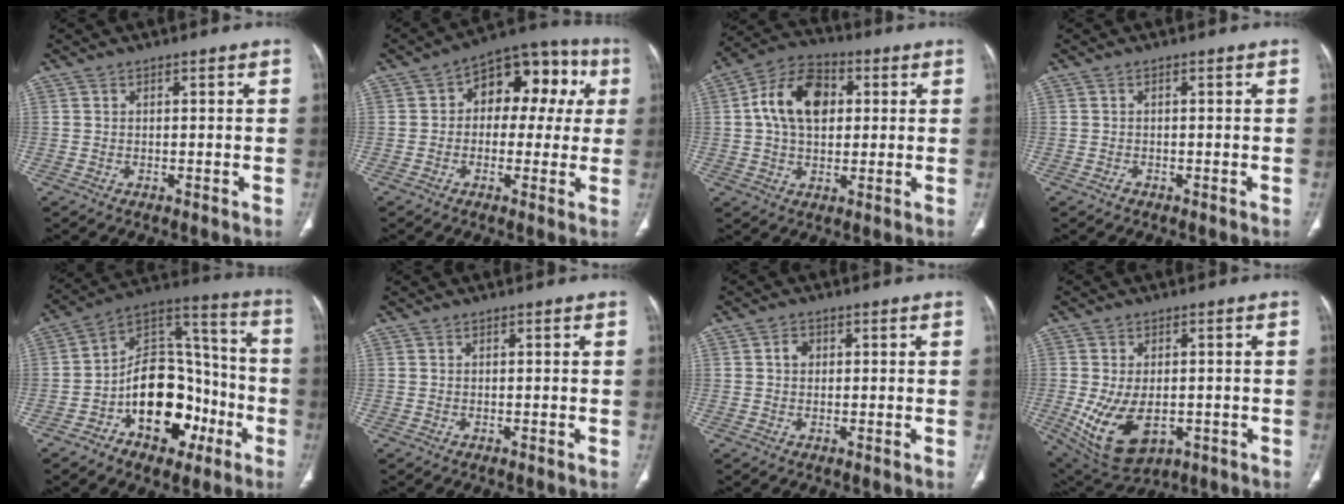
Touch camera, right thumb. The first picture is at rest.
{"total": 14.4, "force": [2.6, 9.3, 10.7], "torque": [-0.081, 0.043, 0.026]}
{"total": 13.2, "force": [2.4, 8.8, 9.6], "torque": [-0.151, 0.018, 0.032]}
{"total": 0.7, "force": [-0.5, 0.5, 0.3], "torque": [-0.005, 0.001, -0.009]}
{"total": 20.0, "force": [-7.0, 12.8, 13.6], "torque": [-0.157, 0.075, -0.106]}
{"total": 0.0}
{"total": 2.0, "force": [0.4, 1.6, 1.1], "torque": [-0.011, 0.005, 0.004]}
{"total": 12.7, "force": [-2.9, 7.6, 9.7], "torque": [-0.171, -0.003, -0.024]}